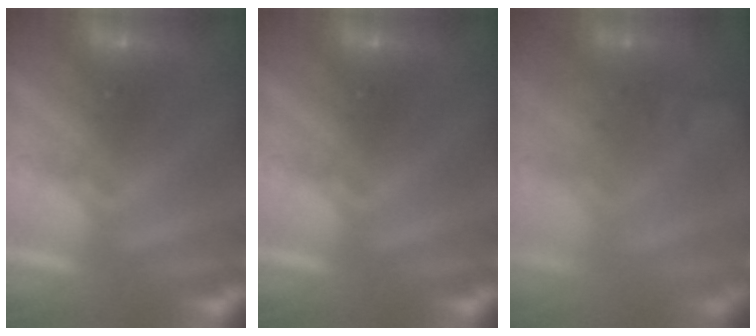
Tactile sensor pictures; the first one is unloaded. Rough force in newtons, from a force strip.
{"total": 0.0}
{"total": 9.0}